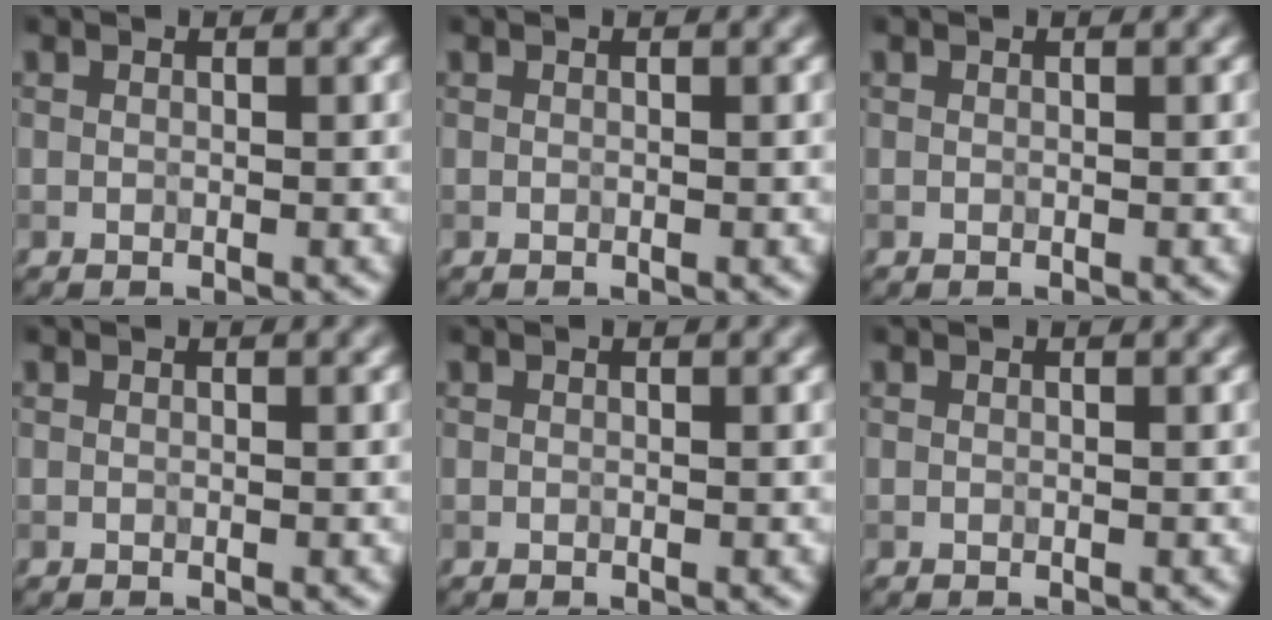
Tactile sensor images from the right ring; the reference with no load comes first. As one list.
[{"total": 0.0}, {"total": 0.0}, {"total": 0.0}, {"total": 0.0}, {"total": 0.0}]